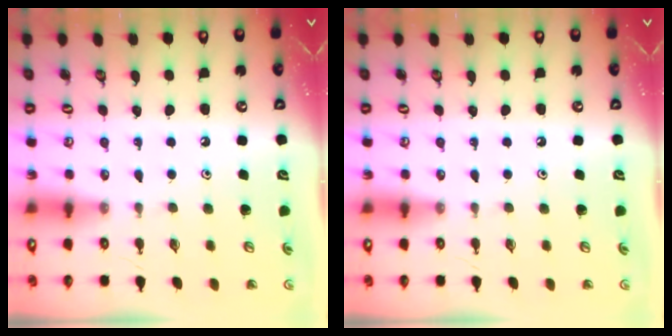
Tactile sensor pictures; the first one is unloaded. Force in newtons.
{"total": 0.0}